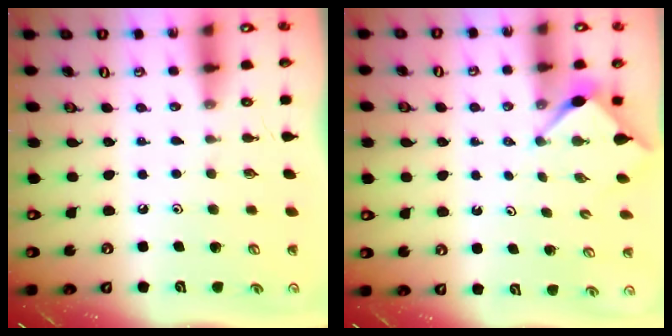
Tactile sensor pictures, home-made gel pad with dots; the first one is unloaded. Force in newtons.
{"total": 2.8, "press": 2.8, "slide": 0.3}